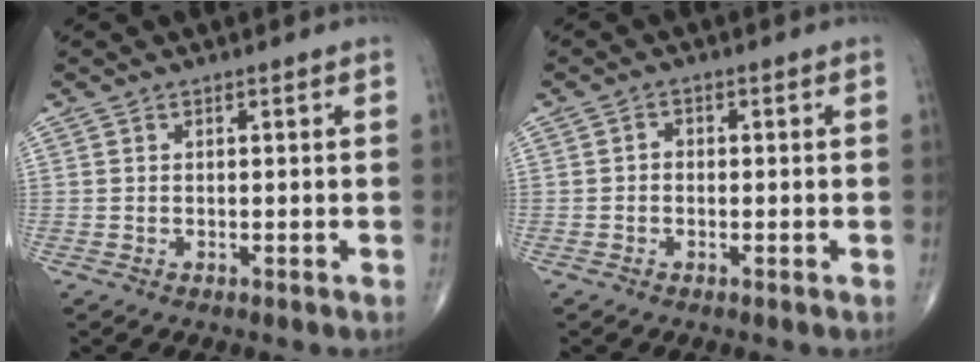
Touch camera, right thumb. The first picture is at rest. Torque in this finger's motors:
{"motor_torque": [-0.30, 0.13, 0.16, 0.00, -0.02]}